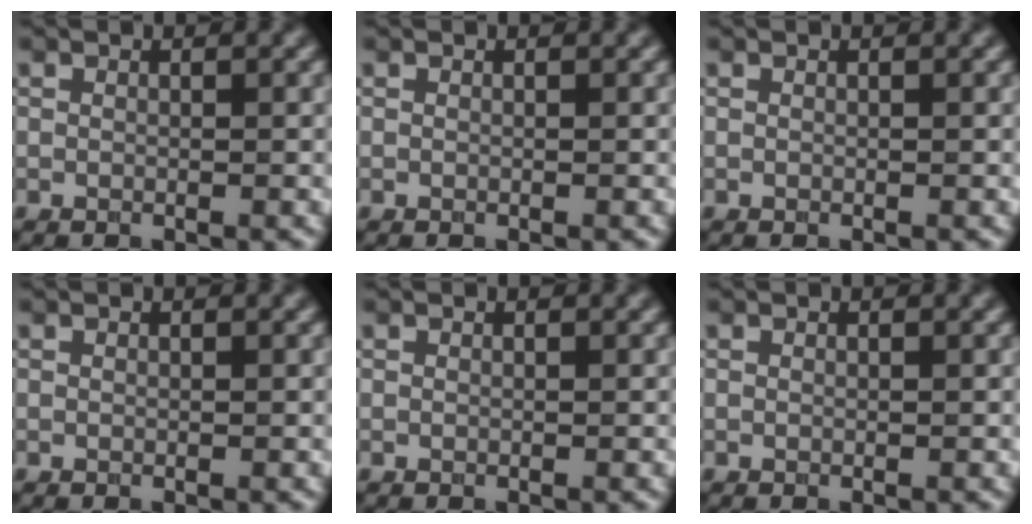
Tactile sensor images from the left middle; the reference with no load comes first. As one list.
[{"total": 0.0}, {"total": 0.0}, {"total": 0.0}, {"total": 0.0}, {"total": 0.0}]